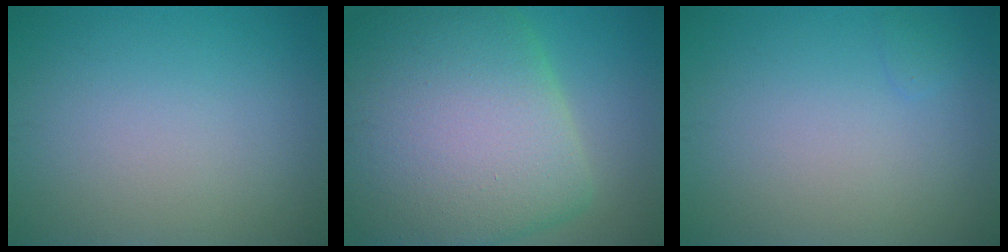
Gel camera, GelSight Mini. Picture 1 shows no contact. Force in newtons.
{"total": 14.1, "press": 14.1, "slide": 0.8}
{"total": 0.6, "press": 0.6, "slide": 0.0}